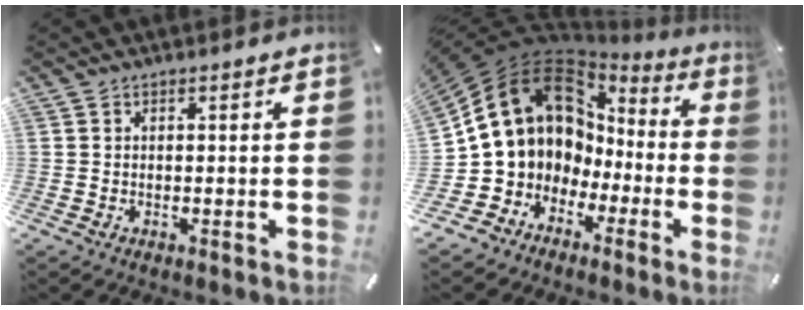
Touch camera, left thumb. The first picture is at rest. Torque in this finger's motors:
{"motor_torque": [0.22, 3.46, 1.68, 0.19, 0.75]}